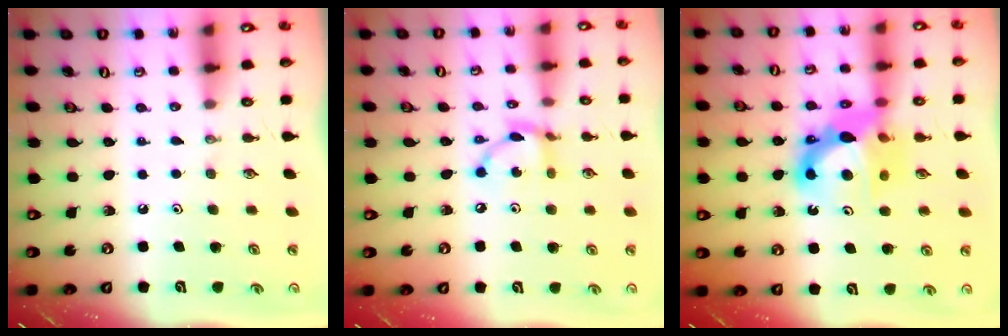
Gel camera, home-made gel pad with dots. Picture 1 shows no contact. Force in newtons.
{"total": 9.3, "press": 9.3, "slide": 0.5}
{"total": 13.2, "press": 13.2, "slide": 1.5}